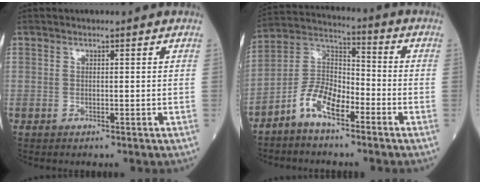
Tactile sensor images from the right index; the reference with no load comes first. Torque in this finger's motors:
{"motor_torque": [-0.11, -0.16, 0.07, 0.03]}